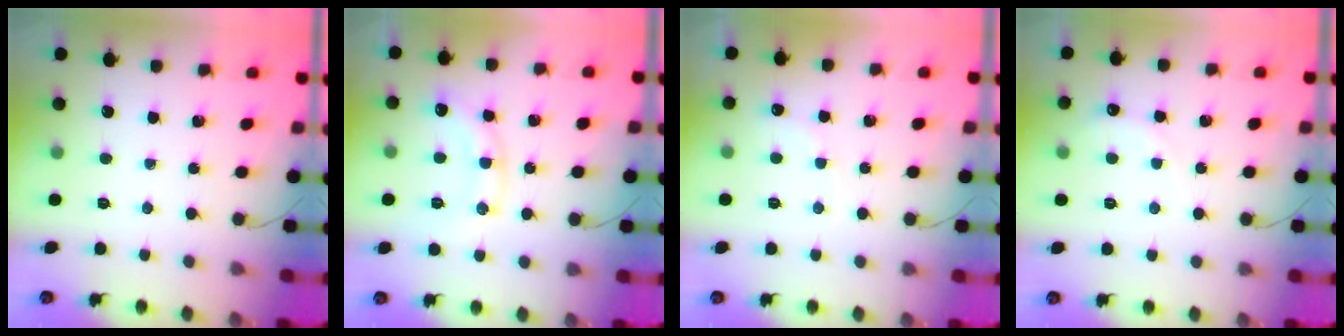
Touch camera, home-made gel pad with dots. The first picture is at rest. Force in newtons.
{"total": 11.9, "press": 11.9, "slide": 0.1}
{"total": 7.7, "press": 7.6, "slide": 1.3}
{"total": 3.3, "press": 3.2, "slide": 0.9}